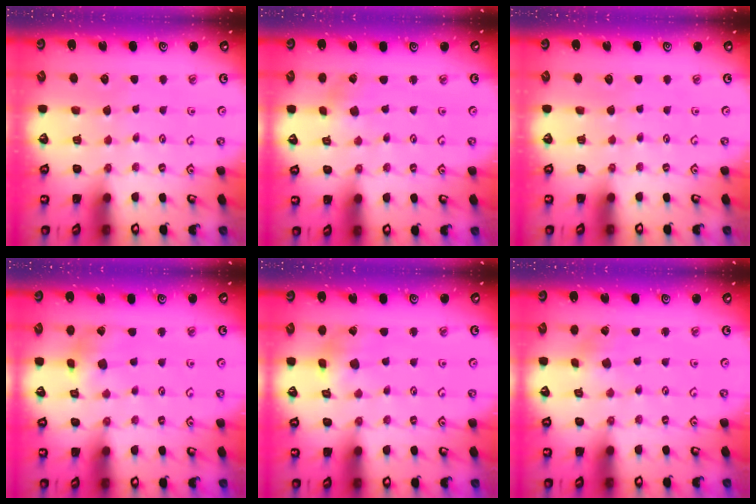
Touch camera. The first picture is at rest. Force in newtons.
{"total": 0.6, "press": 0.6, "slide": 0.1}
{"total": 0.0}
{"total": 5.6, "press": 5.5, "slide": 0.7}
{"total": 3.1, "press": 3.1, "slide": 0.5}
{"total": 0.8, "press": 0.8, "slide": 0.1}